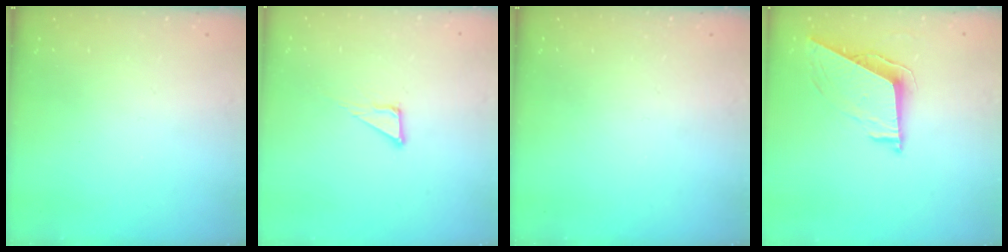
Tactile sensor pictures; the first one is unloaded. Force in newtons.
{"total": 3.3, "press": 3.3, "slide": 0.2}
{"total": 0.0}
{"total": 8.5, "press": 8.2, "slide": 2.2}